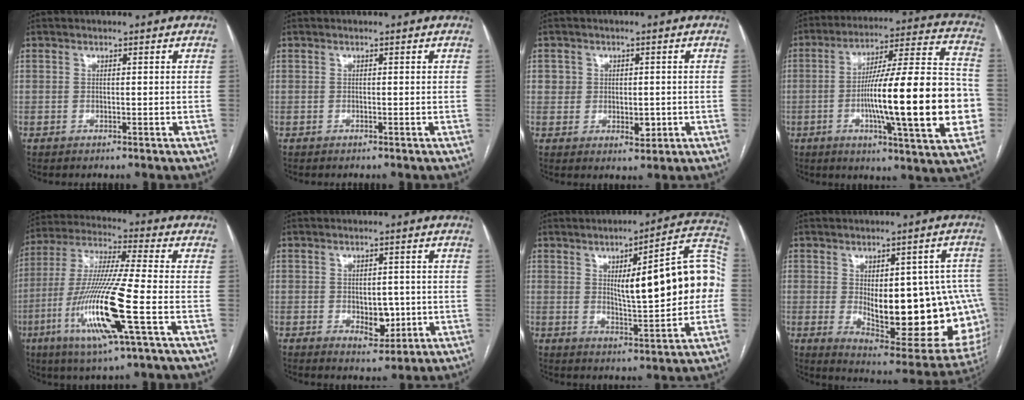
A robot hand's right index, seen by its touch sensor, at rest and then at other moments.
{"total": 0.0}
{"total": 3.9, "force": [-0.2, 3.1, 2.3], "torque": [-0.022, 0.003, 0.004]}
{"total": 24.5, "force": [-4.3, 2.2, 24.0], "torque": [-0.328, 0.011, -0.066]}
{"total": 17.3, "force": [-5.6, 0.2, 16.4], "torque": [-0.341, -0.020, -0.106]}
{"total": 5.0, "force": [-0.8, 3.0, 3.9], "torque": [-0.051, 0.000, 0.001]}
{"total": 17.4, "force": [1.4, 3.3, 17.0], "torque": [-0.225, 0.034, 0.024]}
{"total": 22.9, "force": [-1.7, 8.6, 21.2], "torque": [-0.212, 0.011, 0.008]}